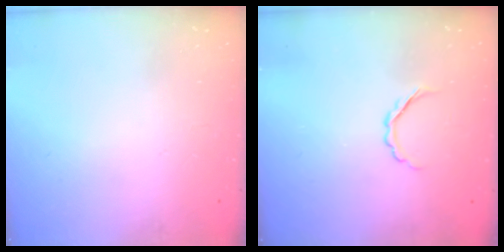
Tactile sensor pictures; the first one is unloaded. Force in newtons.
{"total": 2.9, "press": 2.8, "slide": 0.8}